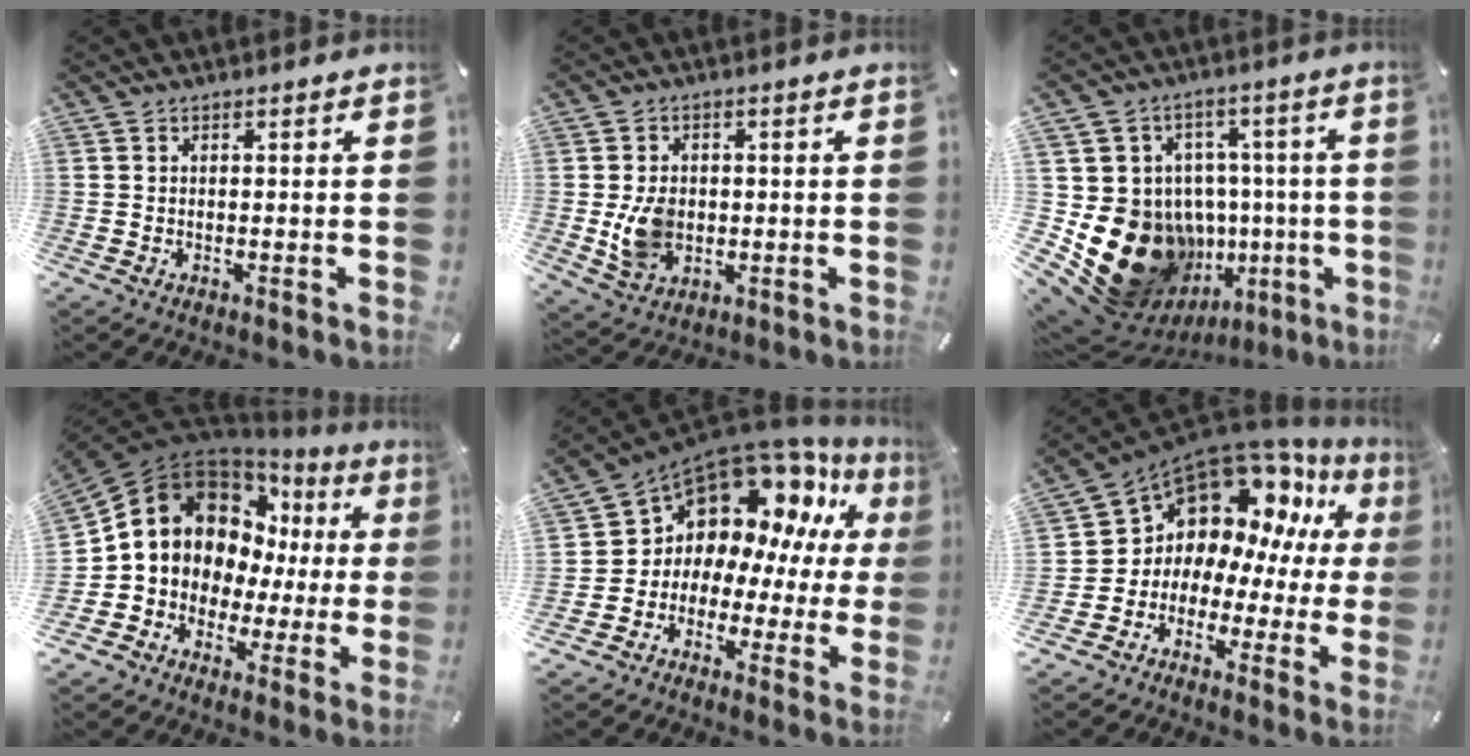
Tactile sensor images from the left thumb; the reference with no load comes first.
{"total": 8.4, "force": [-0.6, 6.7, 5.0], "torque": [-0.100, -0.004, -0.013]}
{"total": 22.8, "force": [-6.2, 17.8, 12.8], "torque": [-0.215, 0.020, -0.060]}
{"total": 11.7, "force": [3.7, 10.7, 3.2], "torque": [-0.070, -0.045, 0.078]}
{"total": 12.4, "force": [8.6, 8.0, 3.7], "torque": [-0.075, -0.097, 0.162]}
{"total": 11.5, "force": [8.2, 7.4, 3.2], "torque": [-0.078, -0.098, 0.150]}